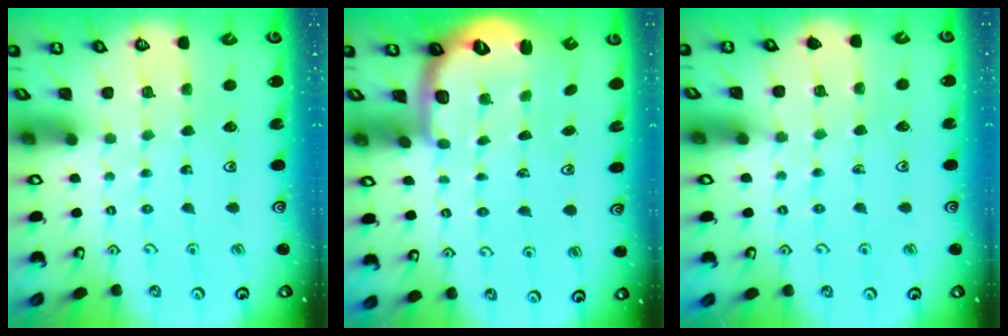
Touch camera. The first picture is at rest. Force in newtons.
{"total": 2.8, "press": 1.7, "slide": 2.1}
{"total": 3.9, "press": 3.8, "slide": 0.4}